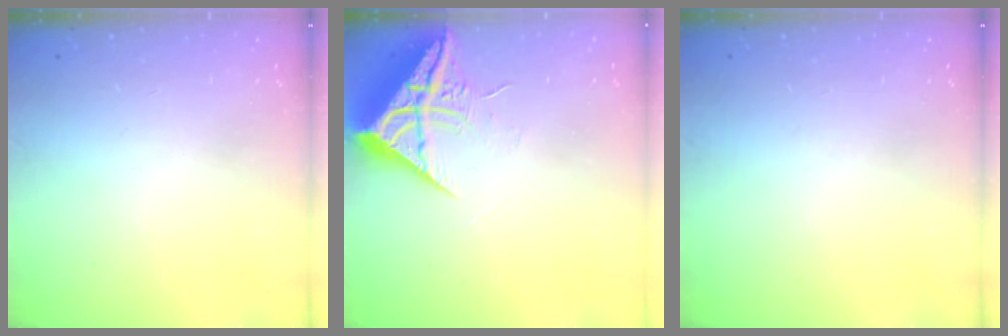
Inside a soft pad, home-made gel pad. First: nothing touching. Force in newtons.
{"total": 10.0, "press": 9.9, "slide": 1.0}
{"total": 0.0}